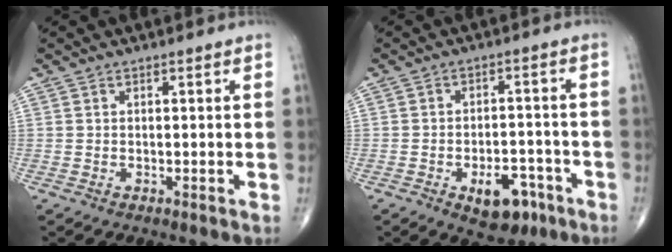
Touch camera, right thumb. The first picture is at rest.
{"total": 8.6, "force": [-4.3, 4.9, 5.7], "torque": [-0.055, 0.027, -0.055]}